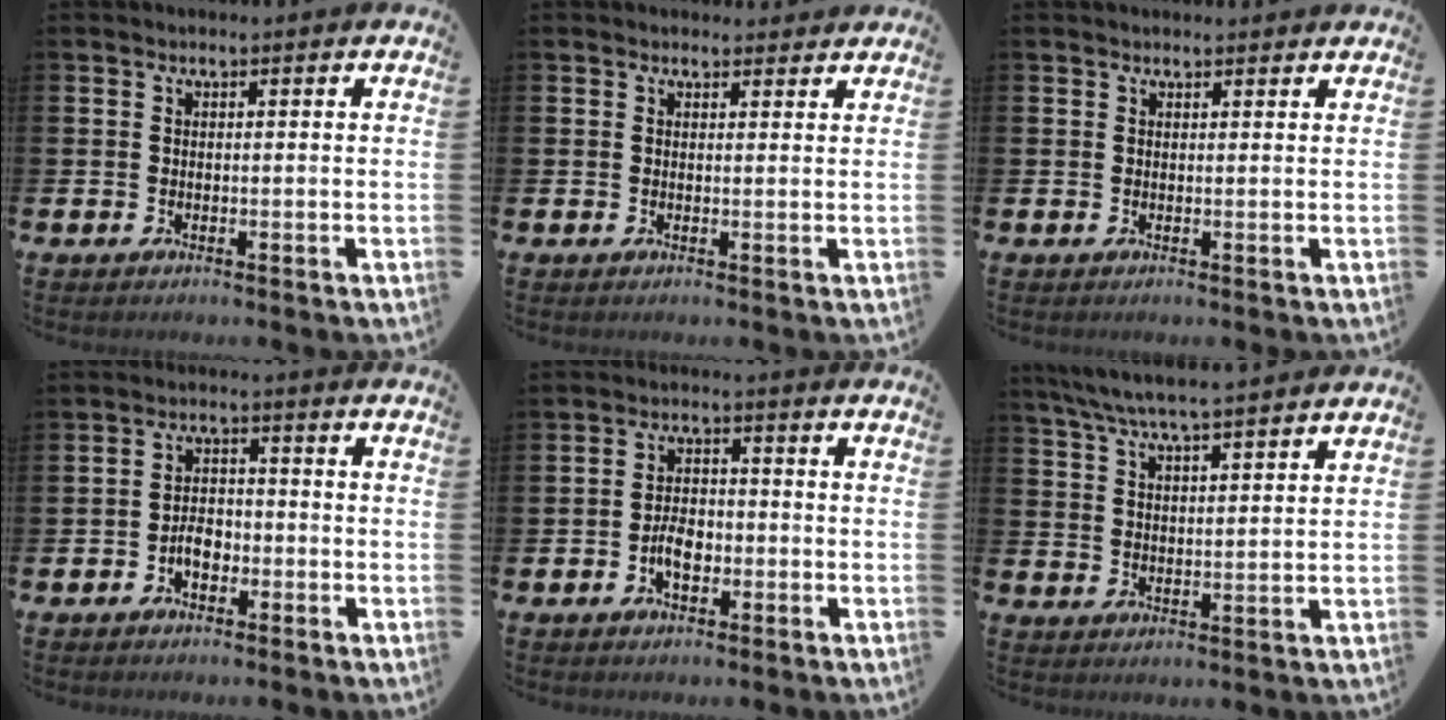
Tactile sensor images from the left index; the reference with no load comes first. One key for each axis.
{"total": 1.4, "fx": 1.3, "fy": 0.6, "fz": 0.0, "tx": 0.020, "ty": -0.005, "tz": 0.019}
{"total": 0.9, "fx": 0.9, "fy": 0.2, "fz": 0.1, "tx": 0.006, "ty": -0.002, "tz": 0.015}
{"total": 3.2, "fx": -1.4, "fy": 2.0, "fz": 2.0, "tx": -0.033, "ty": 0.003, "tz": -0.031}
{"total": 3.9, "fx": -1.4, "fy": 2.3, "fz": 2.8, "tx": -0.044, "ty": 0.003, "tz": -0.027}
{"total": 6.6, "fx": 6.3, "fy": 0.1, "fz": 2.2, "tx": -0.066, "ty": -0.028, "tz": 0.113}